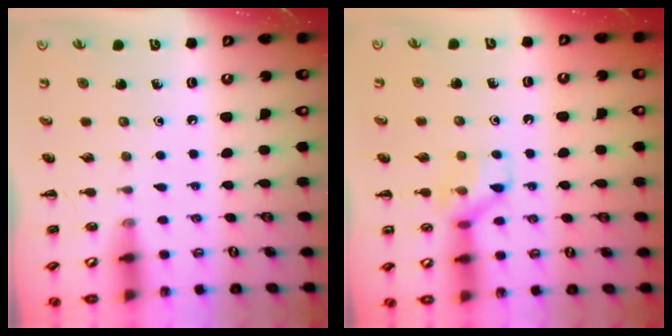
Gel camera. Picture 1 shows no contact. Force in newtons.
{"total": 9.4, "press": 9.4, "slide": 0.8}